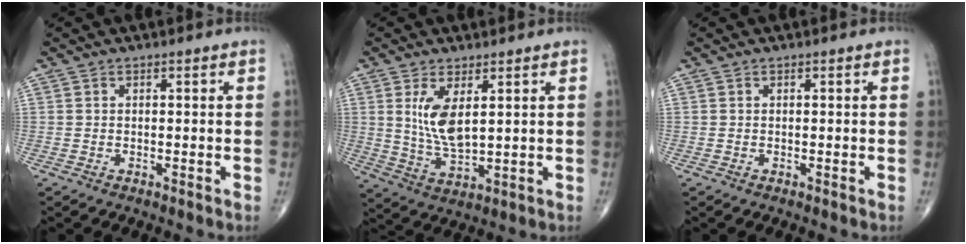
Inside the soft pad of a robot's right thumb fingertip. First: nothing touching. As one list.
[{"total": 8.1, "force": [2.4, 3.4, 7.0], "torque": [-0.135, -0.023, 0.059]}, {"total": 0.0}]